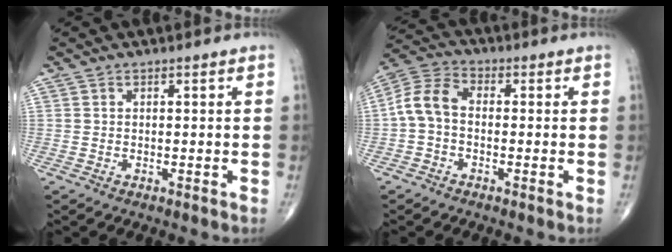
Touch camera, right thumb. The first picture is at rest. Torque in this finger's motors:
{"motor_torque": [0.01, 0.01, 0.06, -0.09, 0.08]}